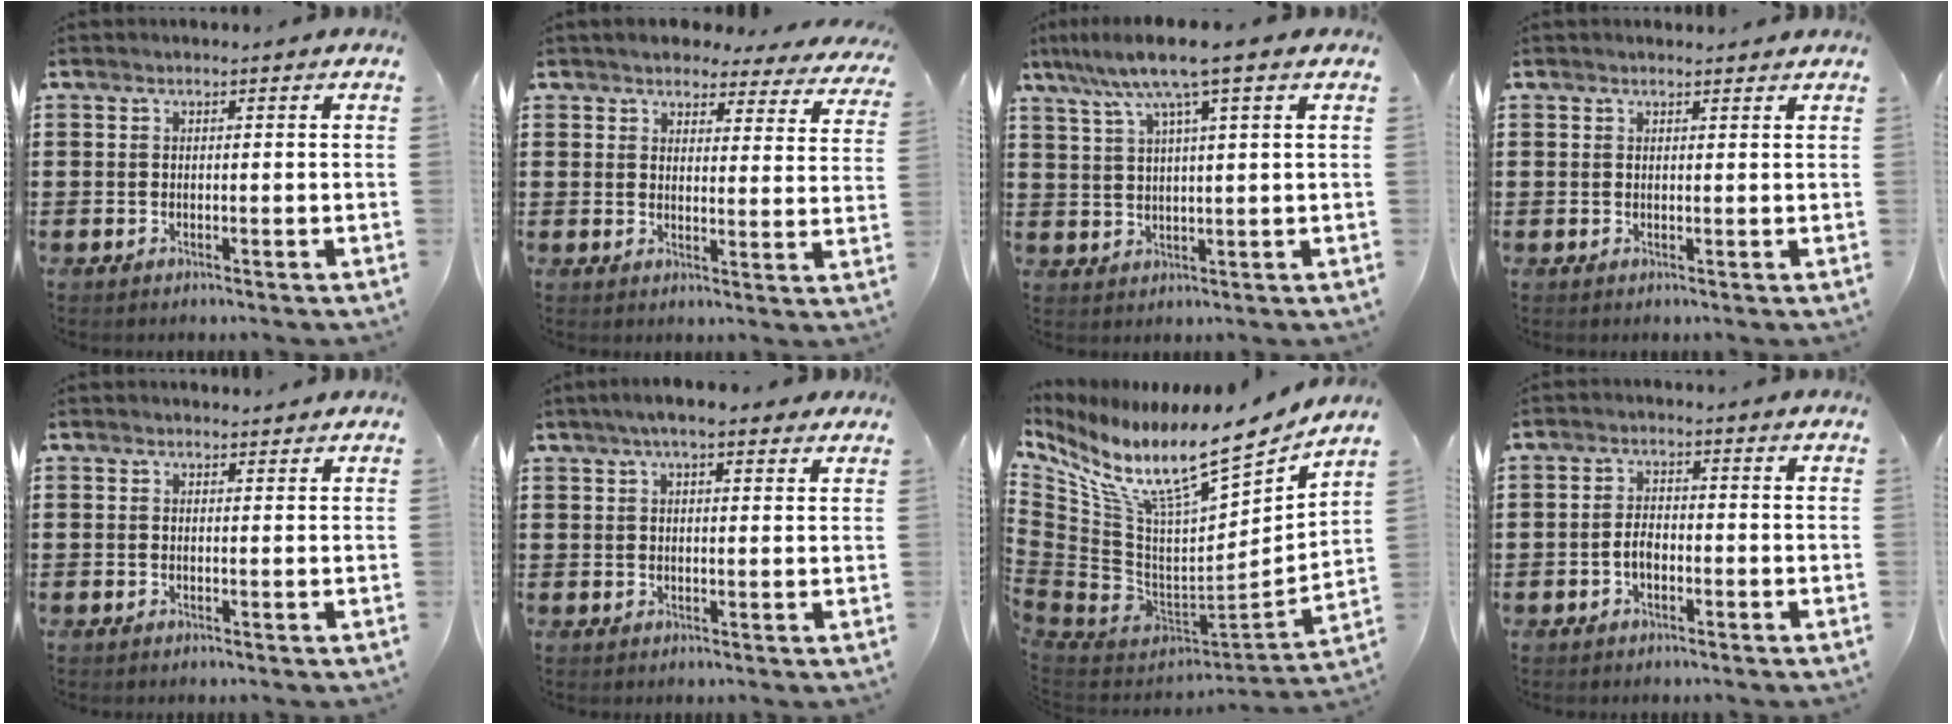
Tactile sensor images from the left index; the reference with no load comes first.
{"total": 4.1, "force": [4.0, 0.6, 0.7], "torque": [-0.027, -0.023, 0.068]}
{"total": 7.6, "force": [4.6, 0.1, 6.0], "torque": [-0.129, -0.004, 0.077]}
{"total": 1.0, "force": [0.9, 0.2, 0.2], "torque": [-0.006, 0.000, 0.018]}
{"total": 0.8, "force": [0.7, 0.4, -0.1], "torque": [-0.002, 0.002, 0.014]}
{"total": 4.8, "force": [3.3, 1.1, 3.2], "torque": [-0.069, 0.007, 0.059]}
{"total": 12.8, "force": [9.6, 2.9, 7.9], "torque": [-0.159, -0.084, 0.156]}
{"total": 2.6, "force": [-1.0, 1.4, 2.0], "torque": [-0.055, -0.001, -0.024]}